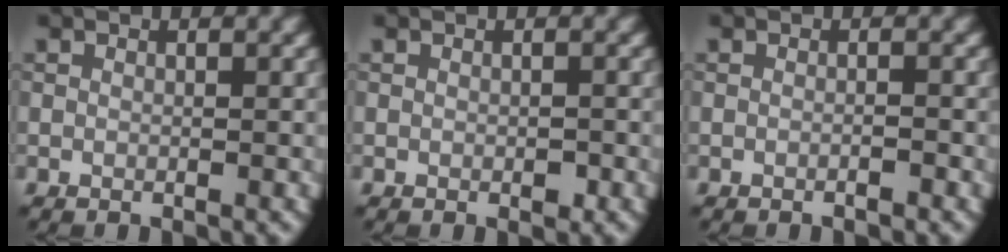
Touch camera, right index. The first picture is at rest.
{"total": 0.7, "force": [-0.2, 0.3, 0.6], "torque": [-0.010, 0.001, -0.002]}
{"total": 0.8, "force": [-0.4, 0.1, 0.6], "torque": [-0.009, -0.001, -0.013]}